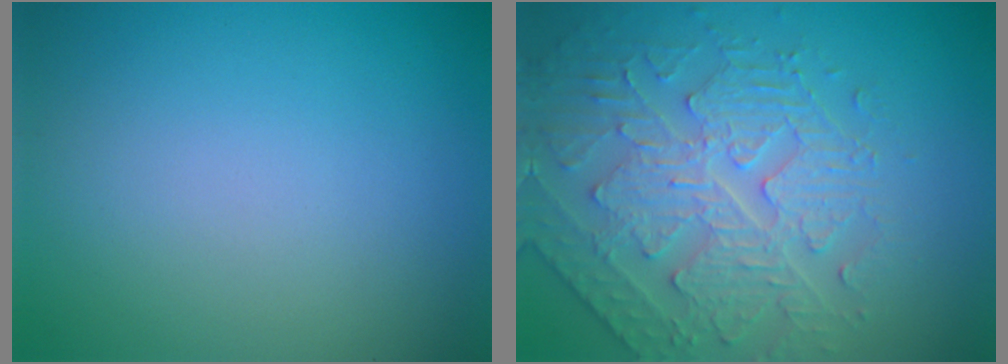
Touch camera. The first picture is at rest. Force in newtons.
{"total": 4.3, "press": 4.2, "slide": 0.9}